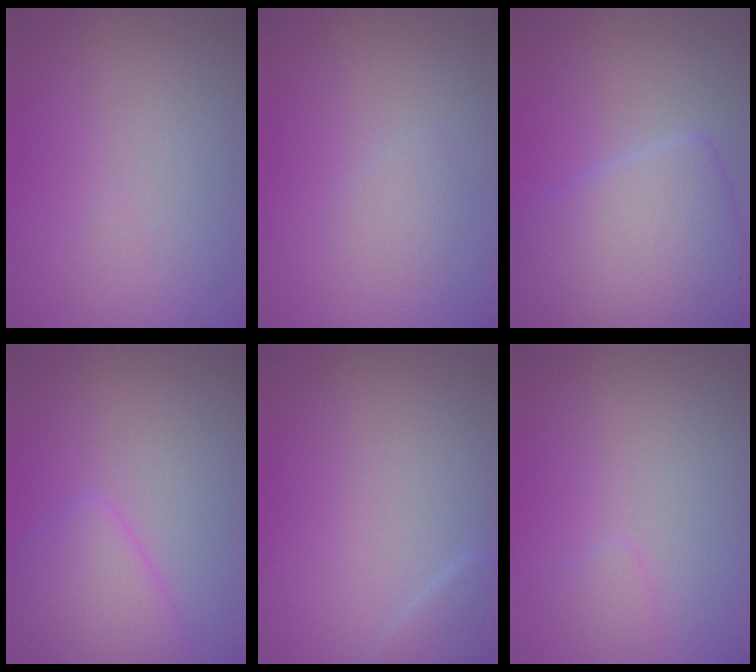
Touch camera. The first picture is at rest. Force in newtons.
{"total": 1.1, "press": 1.1, "slide": 0.0}
{"total": 7.1, "press": 7.1, "slide": 0.2}
{"total": 3.4, "press": 3.4, "slide": 0.1}
{"total": 1.5, "press": 1.5, "slide": 0.1}
{"total": 0.7, "press": 0.7, "slide": 0.0}